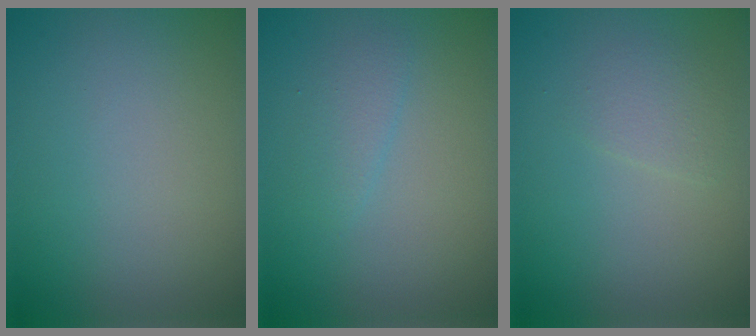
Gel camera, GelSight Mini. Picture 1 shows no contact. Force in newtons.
{"total": 1.3, "press": 1.3, "slide": 0.1}
{"total": 1.6, "press": 1.6, "slide": 0.1}